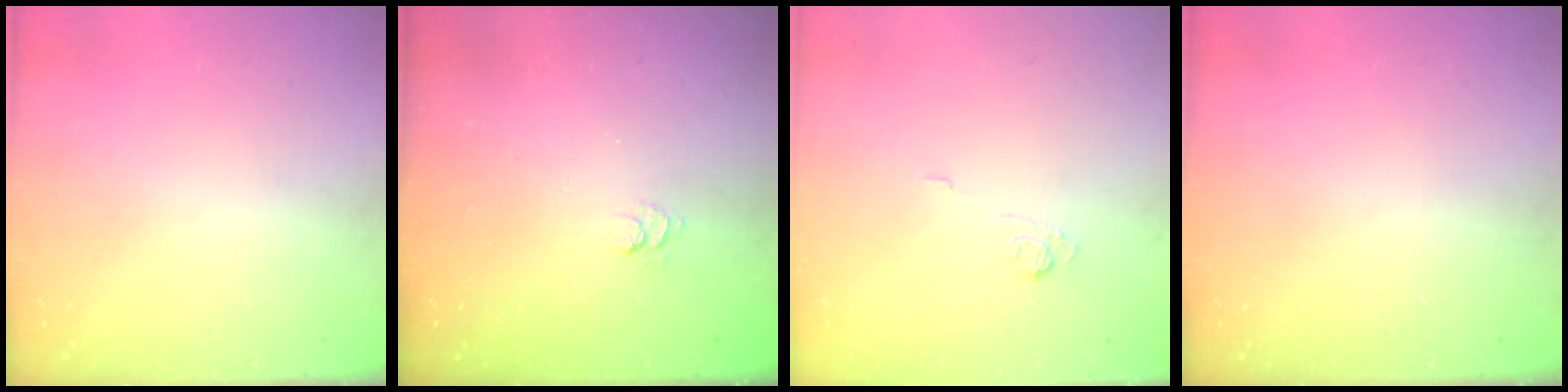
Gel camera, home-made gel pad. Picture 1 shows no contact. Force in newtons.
{"total": 2.5, "press": 2.0, "slide": 1.4}
{"total": 3.4, "press": 3.1, "slide": 1.5}
{"total": 0.0}